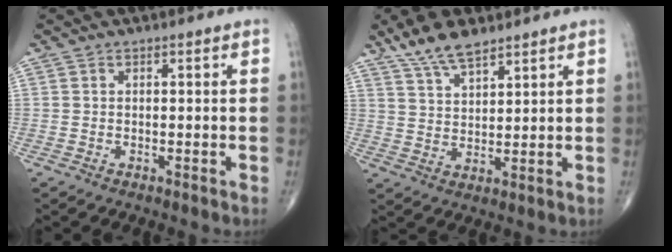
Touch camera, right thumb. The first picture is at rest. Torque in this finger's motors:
{"motor_torque": [-0.74, 0.88, 0.58, 0.62, -0.01]}